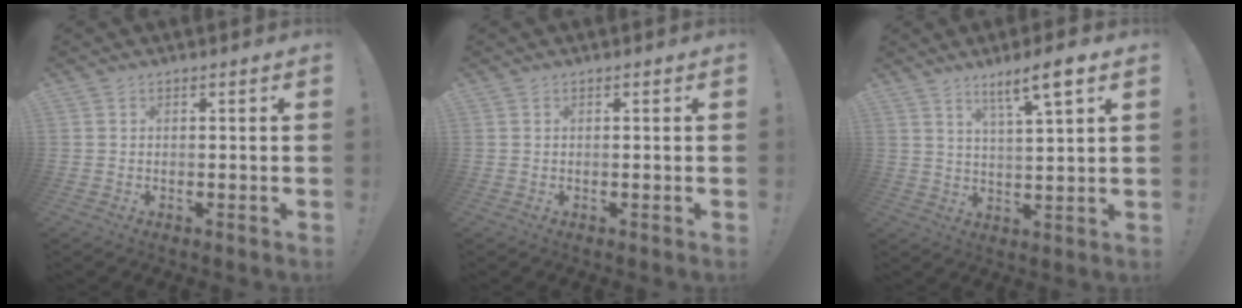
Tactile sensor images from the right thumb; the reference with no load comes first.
{"total": 0.0}
{"total": 8.0, "force": [5.0, 0.3, 6.3], "torque": [-0.101, -0.026, 0.079]}